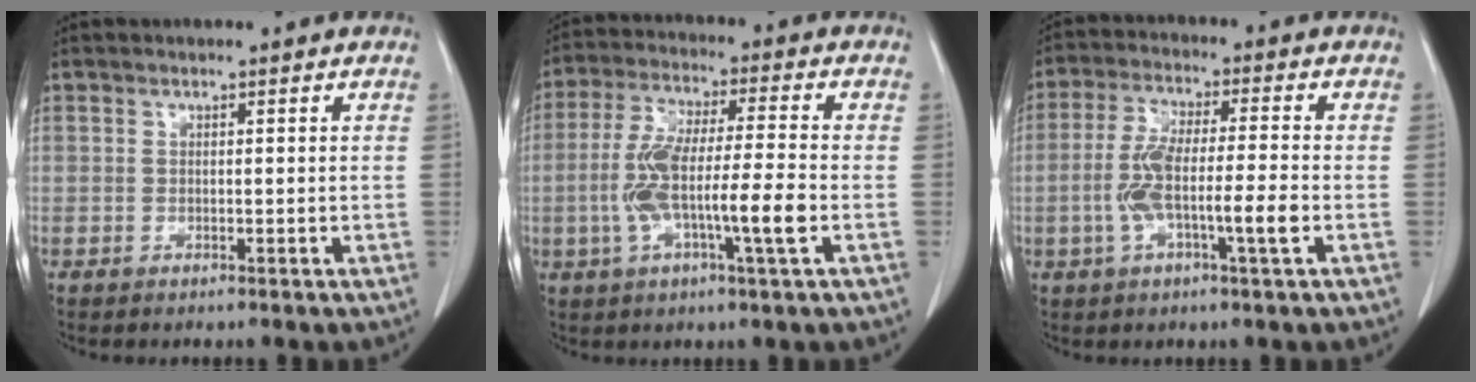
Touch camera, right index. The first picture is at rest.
{"total": 12.0, "force": [-2.8, 0.9, 11.6], "torque": [-0.227, 0.001, -0.053]}
{"total": 9.1, "force": [-2.4, 0.7, 8.8], "torque": [-0.172, 0.005, -0.047]}